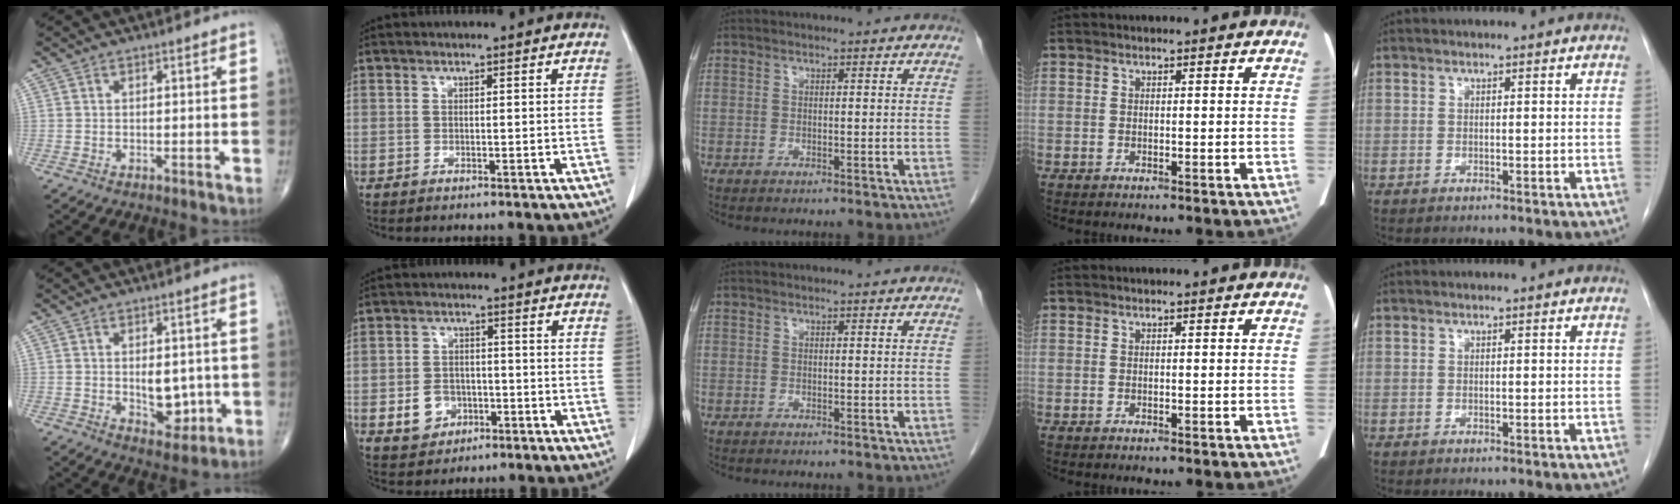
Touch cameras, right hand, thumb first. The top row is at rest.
{"thumb": {"total": 6.8, "force": [-0.5, 4.1, 5.4], "torque": [-0.049, -0.009, 0.004]}, "index": {"total": 5.3, "force": [-1.7, 4.4, 2.3], "torque": [-0.043, 0.008, -0.019]}}